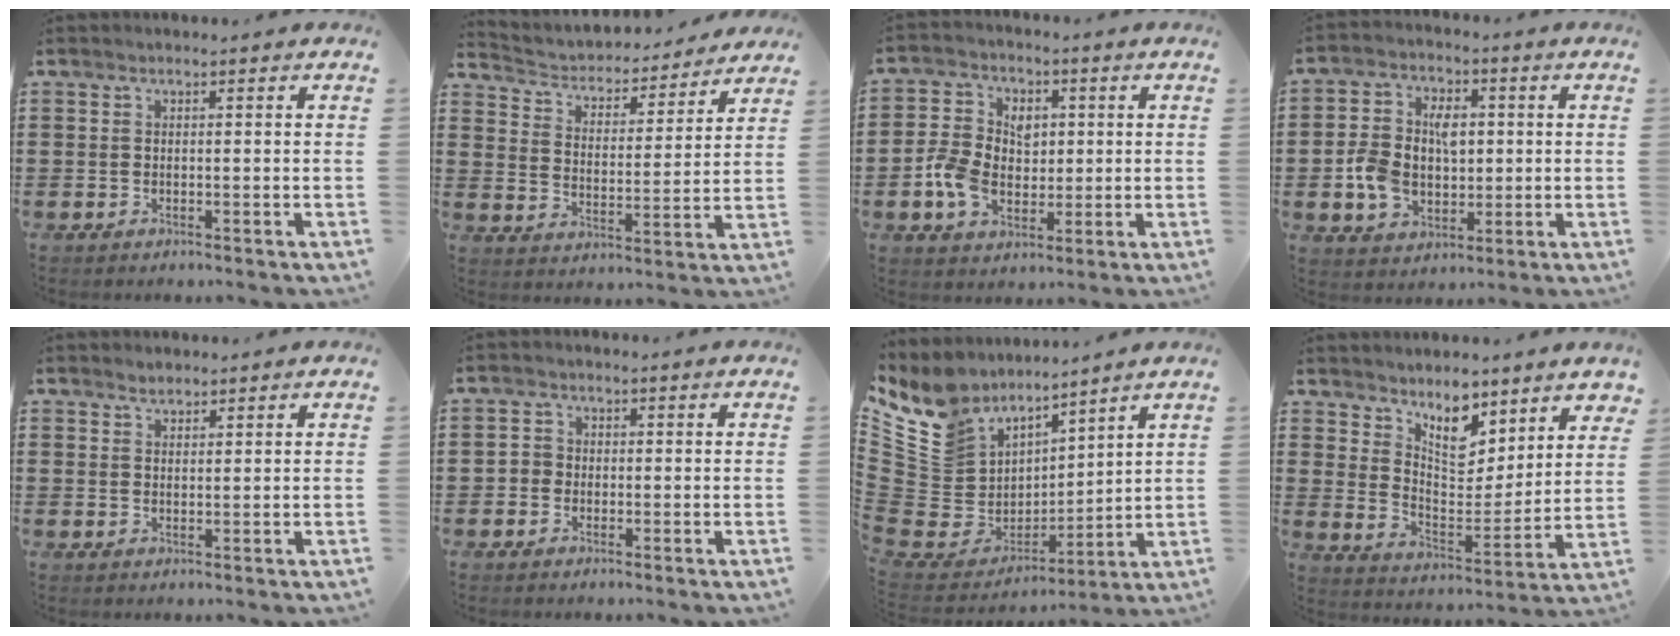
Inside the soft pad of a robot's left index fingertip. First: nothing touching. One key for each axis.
{"total": 3.3, "fx": 3.2, "fy": 0.8, "fz": 0.4, "tx": -0.029, "ty": -0.028, "tz": 0.046}
{"total": 7.5, "fx": -0.8, "fy": 5.8, "fz": 4.6, "tx": -0.121, "ty": 0.009, "tz": -0.020}
{"total": 8.7, "fx": -0.1, "fy": 6.2, "fz": 6.0, "tx": -0.147, "ty": 0.014, "tz": -0.006}
{"total": 1.4, "fx": 1.3, "fy": 0.5, "fz": 0.2, "tx": -0.005, "ty": 0.003, "tz": 0.025}
{"total": 1.5, "fx": -0.4, "fy": 1.4, "fz": 0.3, "tx": -0.012, "ty": 0.004, "tz": -0.011}
{"total": 11.2, "fx": 7.3, "fy": 8.1, "fz": 2.7, "tx": -0.116, "ty": -0.062, "tz": 0.142}
{"total": 7.2, "fx": 6.1, "fy": 2.7, "fz": 2.7, "tx": -0.050, "ty": -0.044, "tz": 0.102}